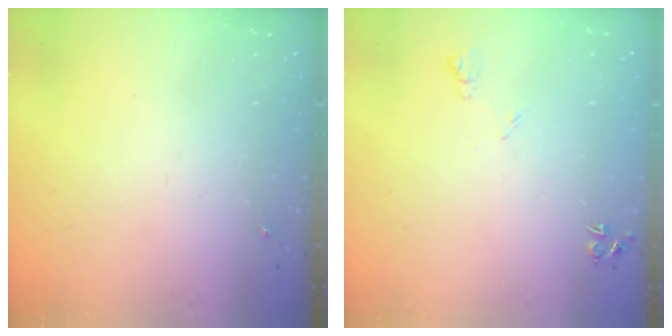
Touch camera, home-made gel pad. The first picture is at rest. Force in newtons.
{"total": 5.2, "press": 5.1, "slide": 1.0}